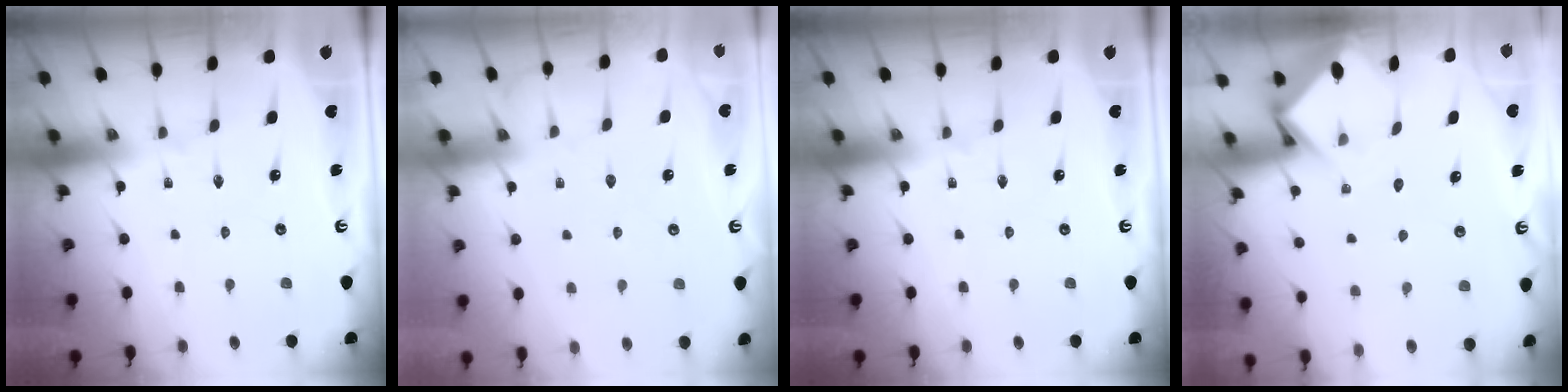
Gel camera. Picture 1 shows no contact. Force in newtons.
{"total": 3.0, "press": 3.0, "slide": 0.5}
{"total": 0.0}
{"total": 3.3, "press": 3.3, "slide": 0.2}